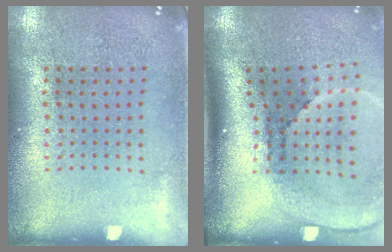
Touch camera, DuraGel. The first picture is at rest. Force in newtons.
{"total": 2.6, "press": 1.8, "slide": 1.8}